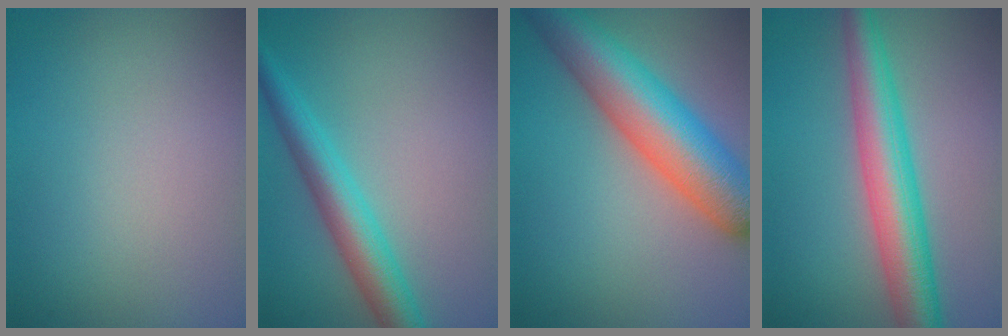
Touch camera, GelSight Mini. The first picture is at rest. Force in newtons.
{"total": 4.9, "press": 4.9, "slide": 0.1}
{"total": 9.7, "press": 9.6, "slide": 0.4}
{"total": 6.6, "press": 6.6, "slide": 0.1}